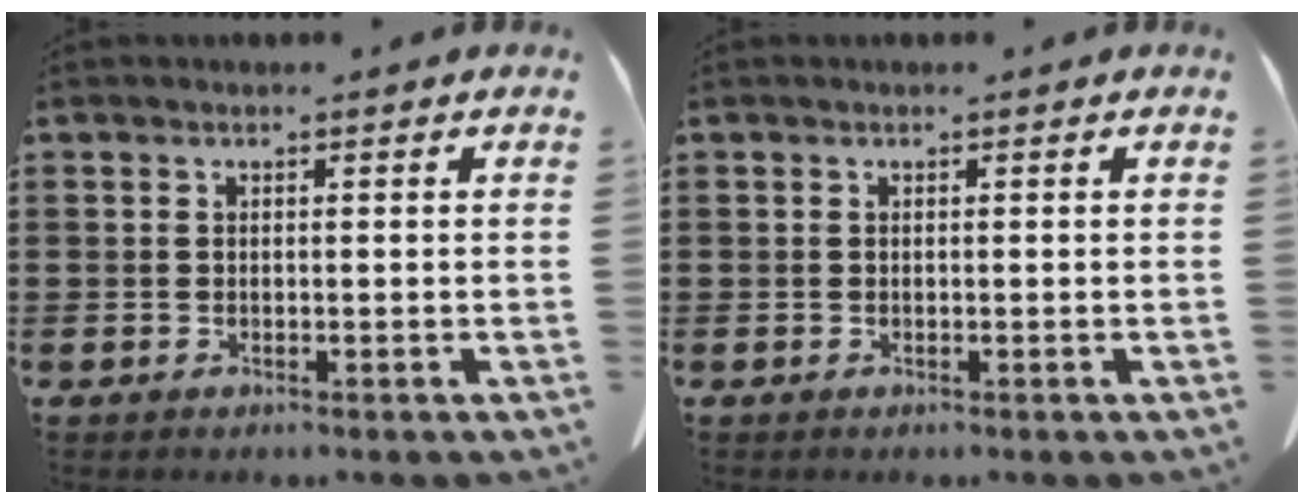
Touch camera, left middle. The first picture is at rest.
{"total": 0.0}